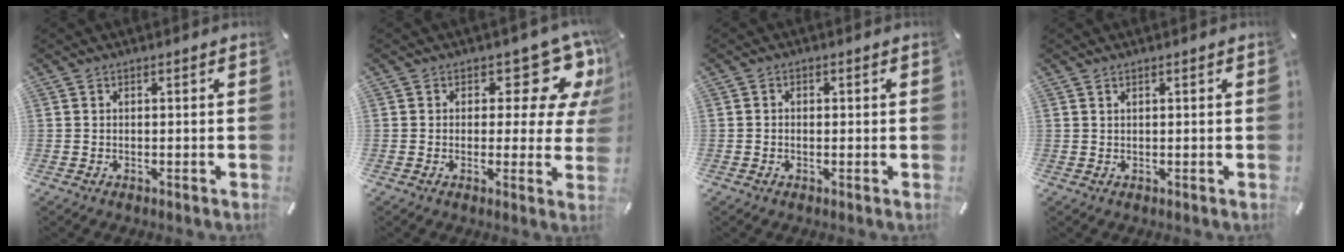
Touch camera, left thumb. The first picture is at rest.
{"total": 11.6, "force": [6.5, 5.6, 7.8], "torque": [-0.083, -0.059, 0.107]}
{"total": 1.2, "force": [-0.3, 0.9, 0.7], "torque": [-0.014, 0.004, -0.007]}
{"total": 0.7, "force": [0.3, 0.1, 0.6], "torque": [-0.011, 0.000, 0.006]}